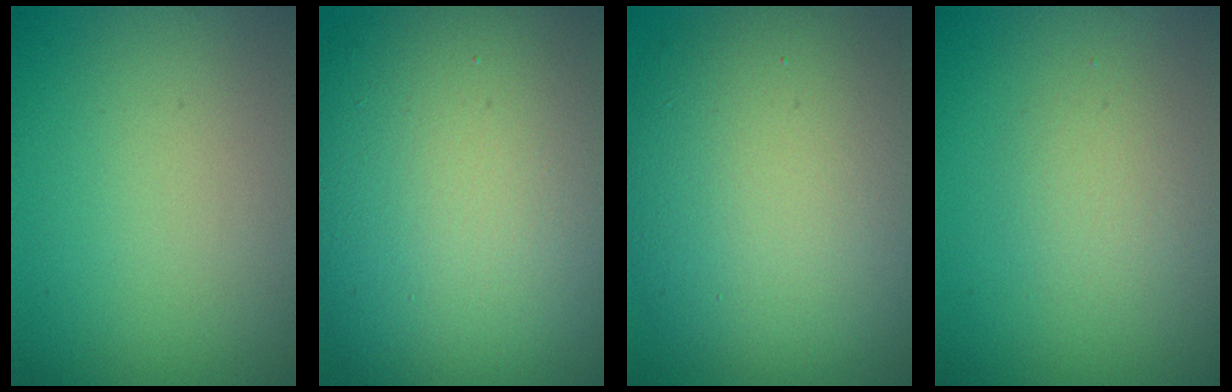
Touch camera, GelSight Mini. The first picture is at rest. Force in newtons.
{"total": 18.0, "press": 18.0, "slide": 0.8}
{"total": 12.3, "press": 12.3, "slide": 0.9}
{"total": 1.7, "press": 1.7, "slide": 0.2}